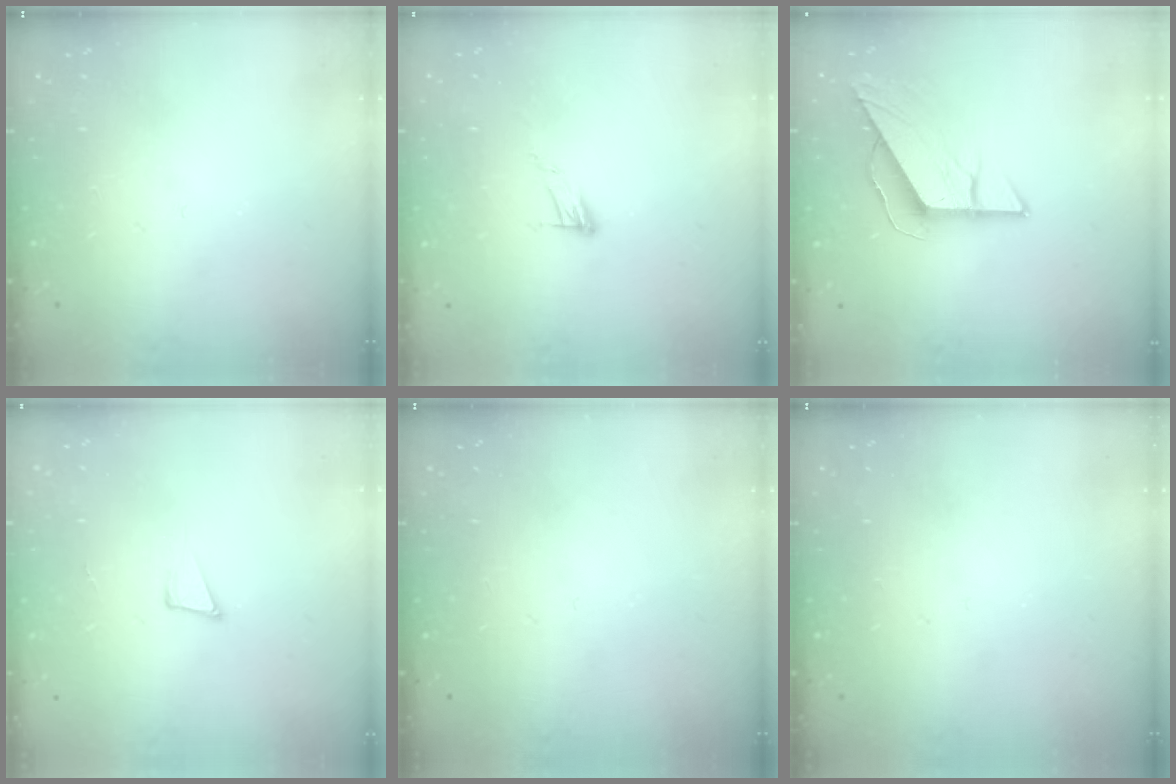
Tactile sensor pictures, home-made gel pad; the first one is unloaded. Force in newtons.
{"total": 6.1, "press": 6.1, "slide": 0.3}
{"total": 8.3, "press": 8.3, "slide": 0.7}
{"total": 4.6, "press": 3.2, "slide": 3.3}
{"total": 0.0}
{"total": 0.0}